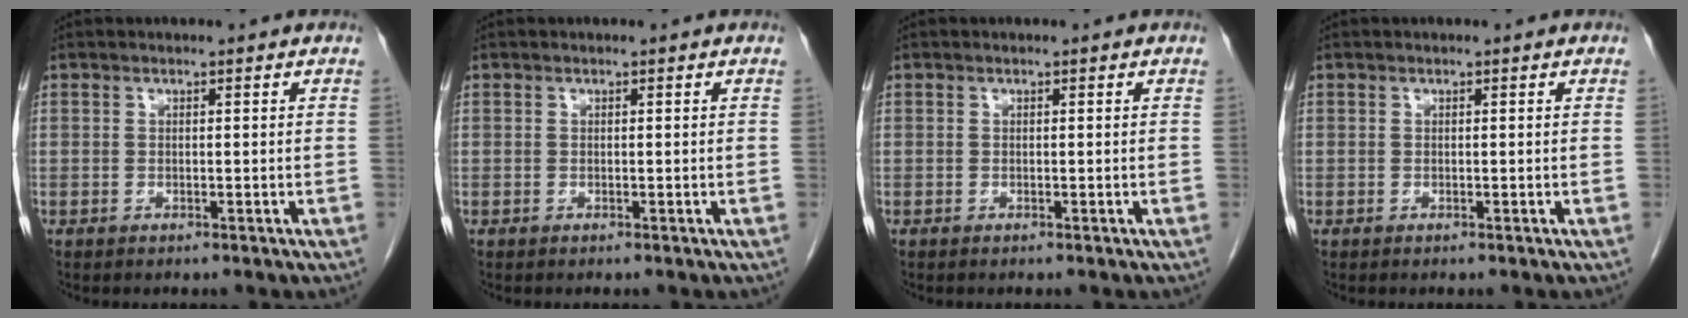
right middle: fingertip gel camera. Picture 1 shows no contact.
{"total": 0.0}
{"total": 0.0}
{"total": 0.0}